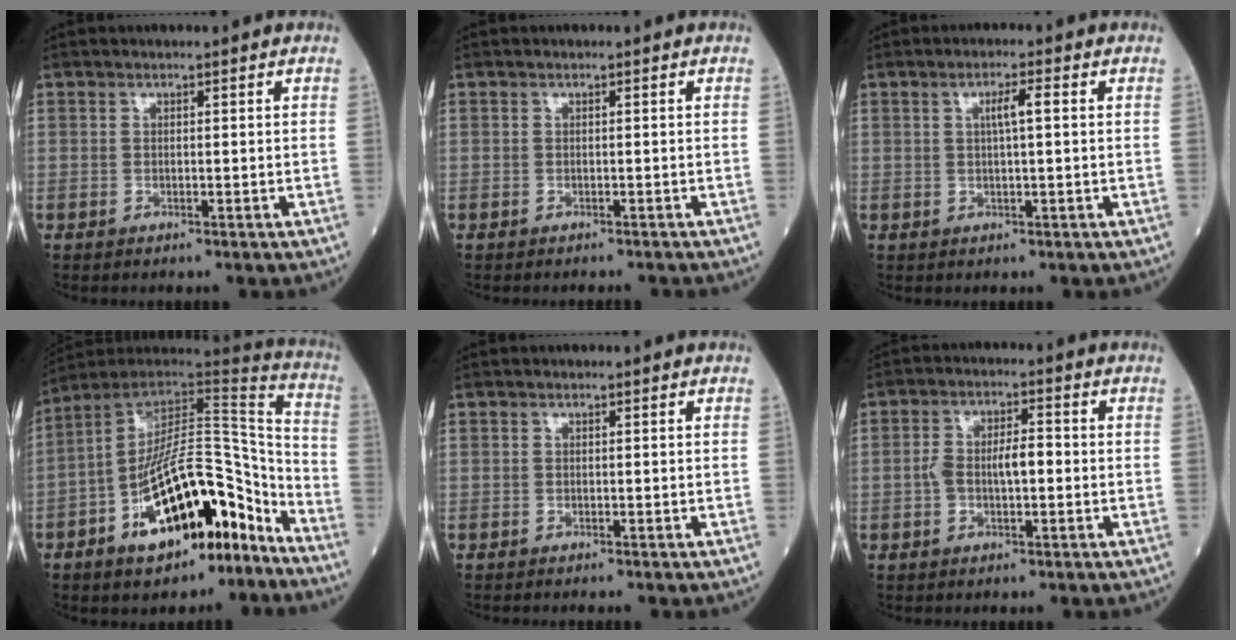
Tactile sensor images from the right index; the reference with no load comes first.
{"total": 2.2, "force": [-2.2, -0.1, 0.3], "torque": [-0.004, -0.006, -0.026]}
{"total": 2.9, "force": [0.6, 0.1, 2.8], "torque": [-0.050, 0.004, 0.010]}
{"total": 20.3, "force": [-10.3, 7.2, 15.9], "torque": [-0.250, 0.025, -0.156]}
{"total": 0.0}
{"total": 5.5, "force": [-0.4, 1.8, 5.2], "torque": [-0.106, 0.015, -0.006]}